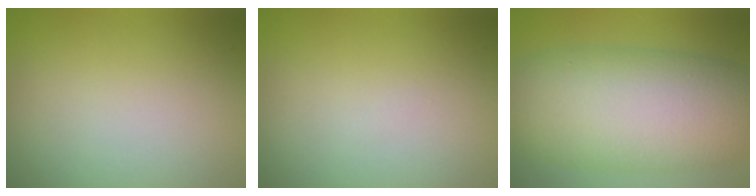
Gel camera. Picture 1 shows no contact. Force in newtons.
{"total": 0.0}
{"total": 11.3, "press": 11.3, "slide": 0.3}